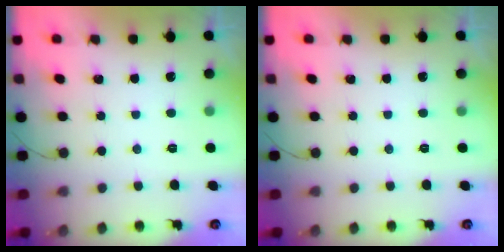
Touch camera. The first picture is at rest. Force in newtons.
{"total": 0.0}